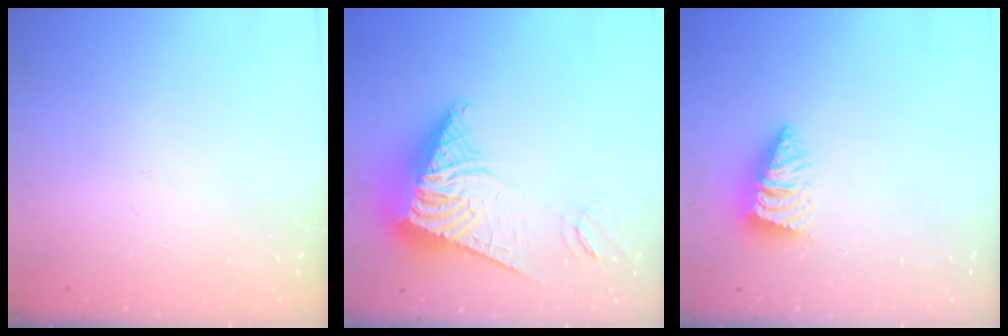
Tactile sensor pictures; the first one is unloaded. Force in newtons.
{"total": 14.2, "press": 14.0, "slide": 2.4}
{"total": 3.0, "press": 2.9, "slide": 0.3}